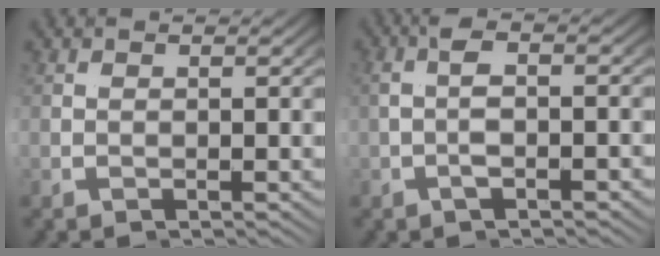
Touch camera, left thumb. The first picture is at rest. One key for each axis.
{"total": 2.2, "fx": -1.0, "fy": 0.3, "fz": 2.0, "tx": -0.039, "ty": 0.006, "tz": -0.028}